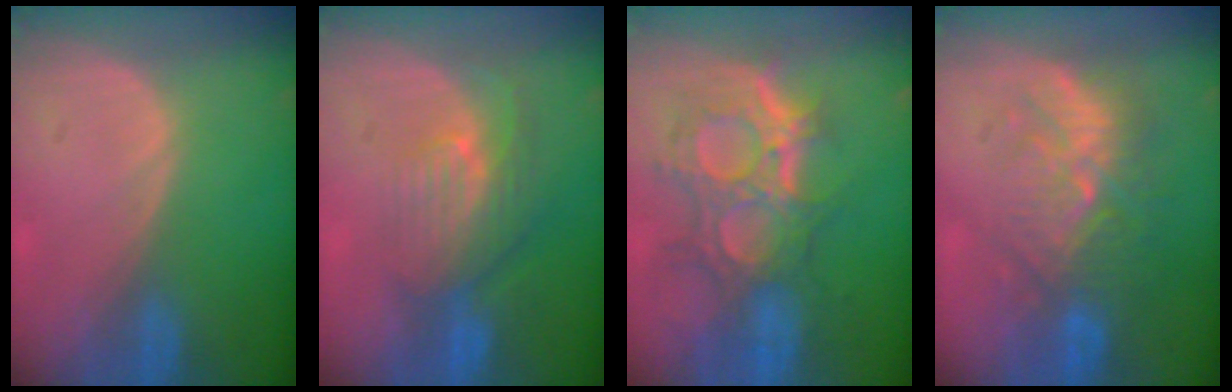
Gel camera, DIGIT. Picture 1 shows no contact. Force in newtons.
{"total": 7.9, "press": 7.1, "slide": 3.6}
{"total": 11.3, "press": 10.4, "slide": 4.5}
{"total": 9.3, "press": 8.9, "slide": 2.7}